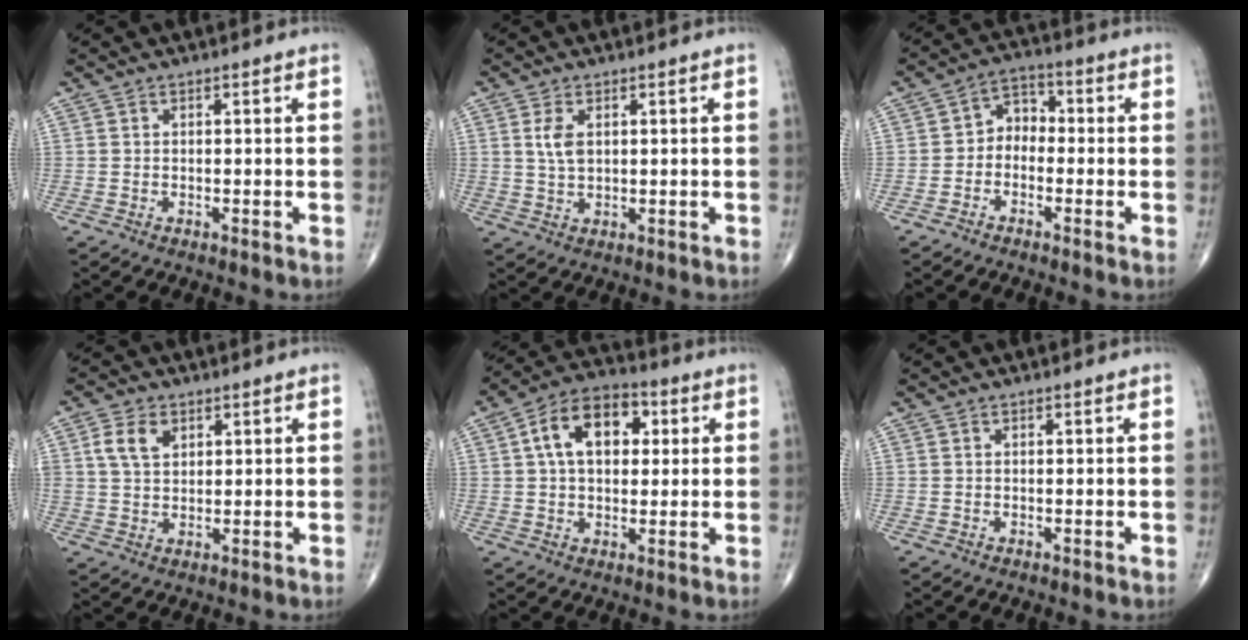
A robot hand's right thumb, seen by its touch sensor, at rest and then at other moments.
{"total": 3.9, "force": [1.1, 2.2, 3.1], "torque": [-0.061, -0.004, 0.023]}
{"total": 4.9, "force": [-1.3, 3.8, 2.9], "torque": [-0.024, 0.029, -0.041]}
{"total": 5.7, "force": [2.3, 3.9, 3.6], "torque": [-0.058, -0.004, 0.042]}
{"total": 12.7, "force": [2.9, 8.1, 9.4], "torque": [-0.134, 0.019, 0.039]}
{"total": 0.0}